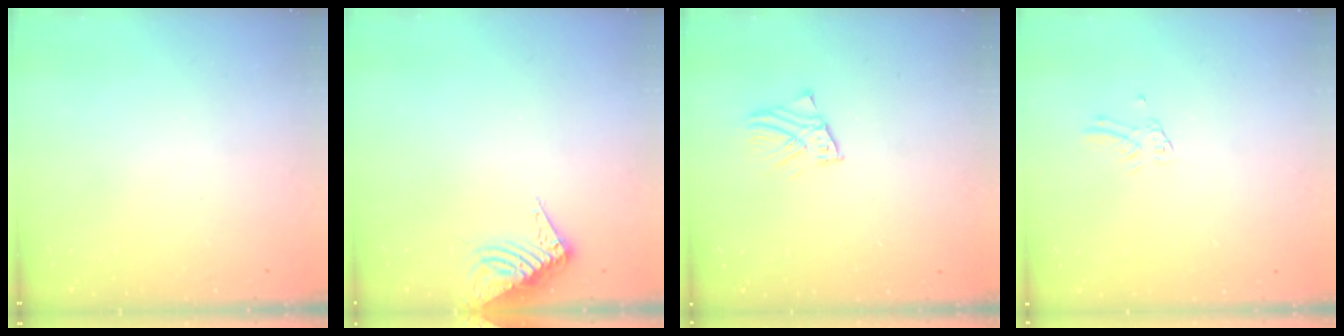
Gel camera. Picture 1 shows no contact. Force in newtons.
{"total": 7.8, "press": 7.8, "slide": 0.2}
{"total": 3.0, "press": 3.0, "slide": 0.2}
{"total": 1.3, "press": 1.3, "slide": 0.1}